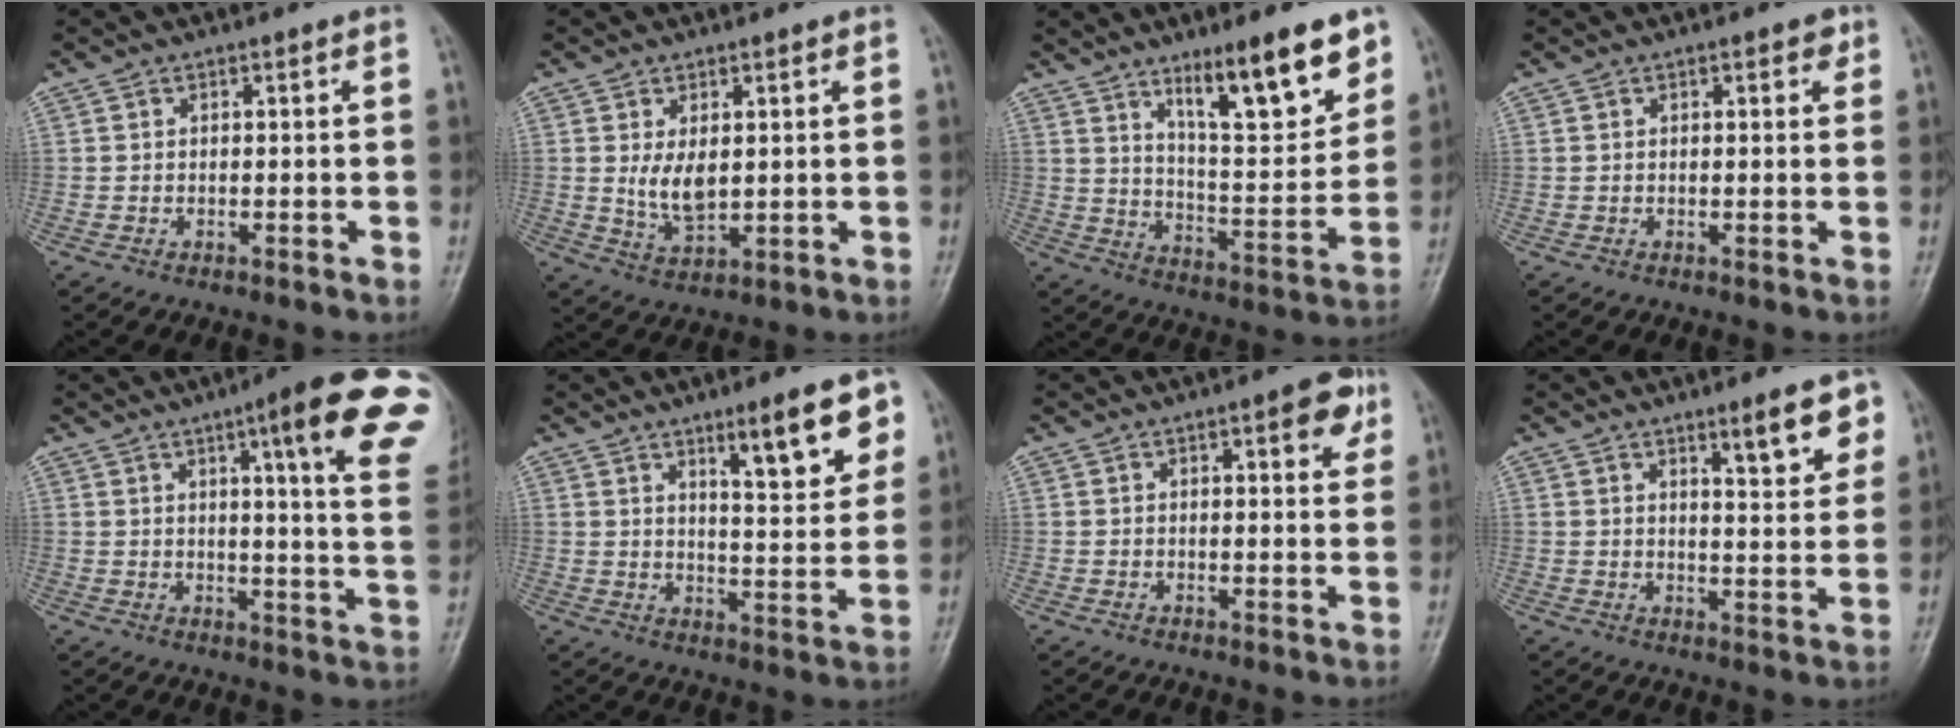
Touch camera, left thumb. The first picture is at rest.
{"total": 5.6, "force": [0.9, 3.2, 4.5], "torque": [-0.071, -0.016, 0.025]}
{"total": 16.4, "force": [10.4, 4.0, 12.0], "torque": [-0.155, -0.065, 0.175]}
{"total": 2.3, "force": [1.1, 1.1, 1.7], "torque": [-0.014, -0.001, 0.012]}
{"total": 18.7, "force": [9.4, 2.3, 16.0], "torque": [-0.189, -0.034, 0.106]}
{"total": 12.3, "force": [6.8, 3.0, 9.8], "torque": [-0.120, -0.035, 0.102]}
{"total": 6.1, "force": [2.9, 2.1, 5.0], "torque": [-0.045, -0.007, 0.030]}
{"total": 8.2, "force": [4.8, 2.0, 6.3], "torque": [-0.073, -0.030, 0.069]}